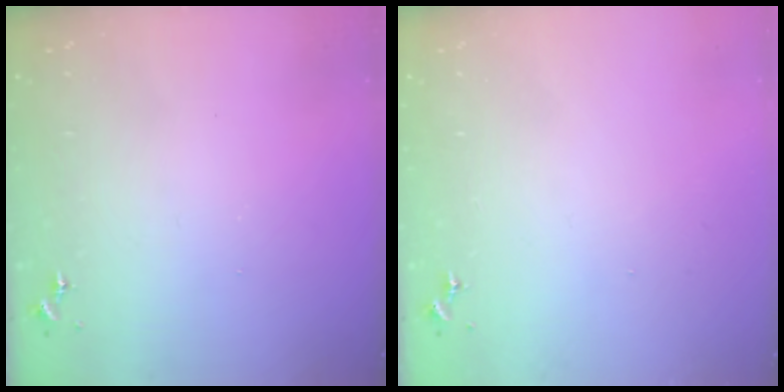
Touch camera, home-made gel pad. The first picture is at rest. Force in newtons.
{"total": 0.0}